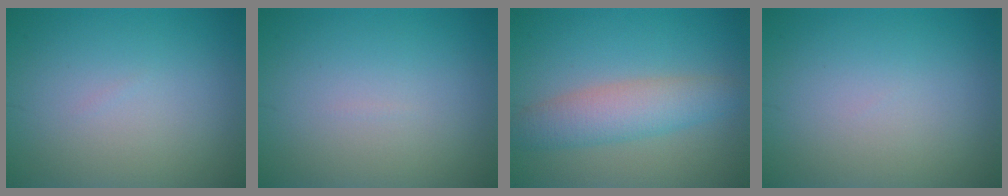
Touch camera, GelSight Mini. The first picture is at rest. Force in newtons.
{"total": 0.0}
{"total": 4.3, "press": 4.3, "slide": 0.1}
{"total": 0.0}